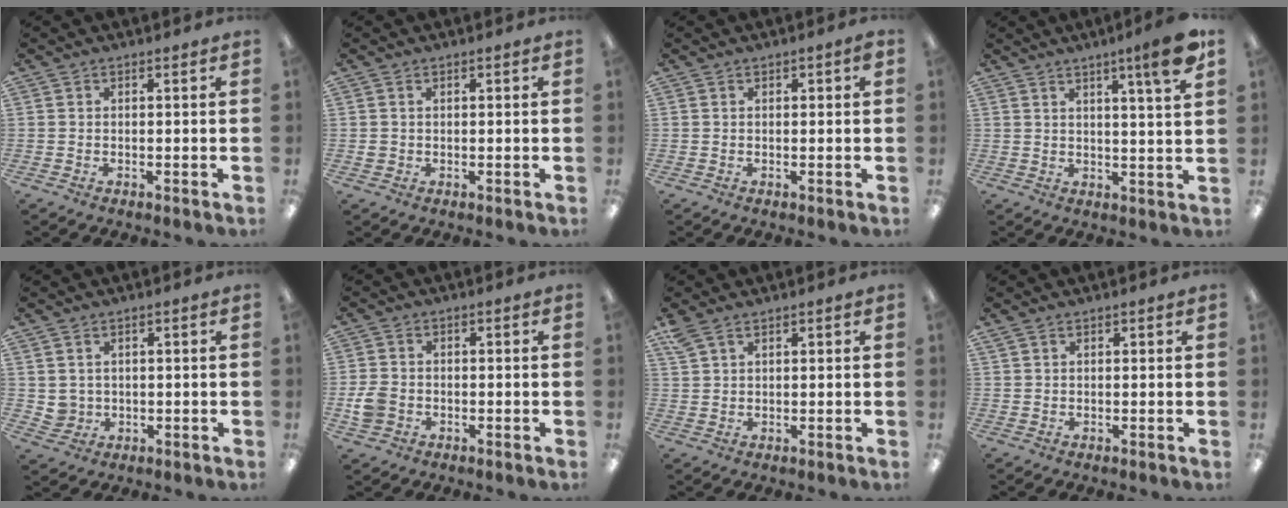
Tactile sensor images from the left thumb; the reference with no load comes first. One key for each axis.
{"total": 1.1, "fx": 0.3, "fy": 1.1, "fz": 0.3, "tx": -0.007, "ty": 0.004, "tz": 0.004}
{"total": 1.2, "fx": 0.4, "fy": 0.5, "fz": 1.0, "tx": -0.019, "ty": 0.004, "tz": 0.006}
{"total": 8.5, "fx": 5.2, "fy": 0.2, "fz": 6.7, "tx": -0.091, "ty": -0.027, "tz": 0.076}
{"total": 0.8, "fx": 0.4, "fy": 0.6, "fz": 0.3, "tx": -0.006, "ty": 0.003, "tz": 0.007}
{"total": 4.5, "fx": -1.2, "fy": 3.7, "fz": 2.2, "tx": -0.035, "ty": 0.006, "tz": -0.023}
{"total": 3.8, "fx": 2.5, "fy": 2.0, "fz": 2.1, "tx": -0.046, "ty": 0.001, "tz": 0.047}
{"total": 1.3, "fx": 0.9, "fy": 0.7, "fz": 0.7, "tx": -0.017, "ty": 0.003, "tz": 0.016}